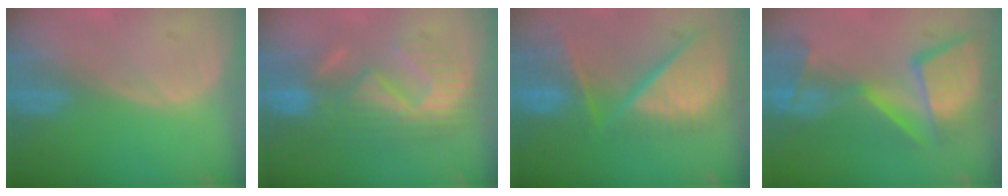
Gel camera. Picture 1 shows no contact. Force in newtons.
{"total": 10.1, "press": 9.4, "slide": 3.5}
{"total": 12.4, "press": 10.2, "slide": 7.0}
{"total": 12.6, "press": 11.2, "slide": 5.8}